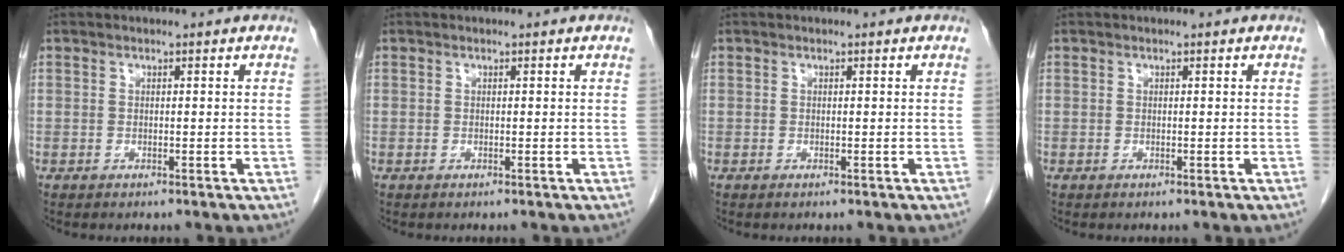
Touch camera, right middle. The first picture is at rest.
{"total": 0.0}
{"total": 0.0}
{"total": 0.0}